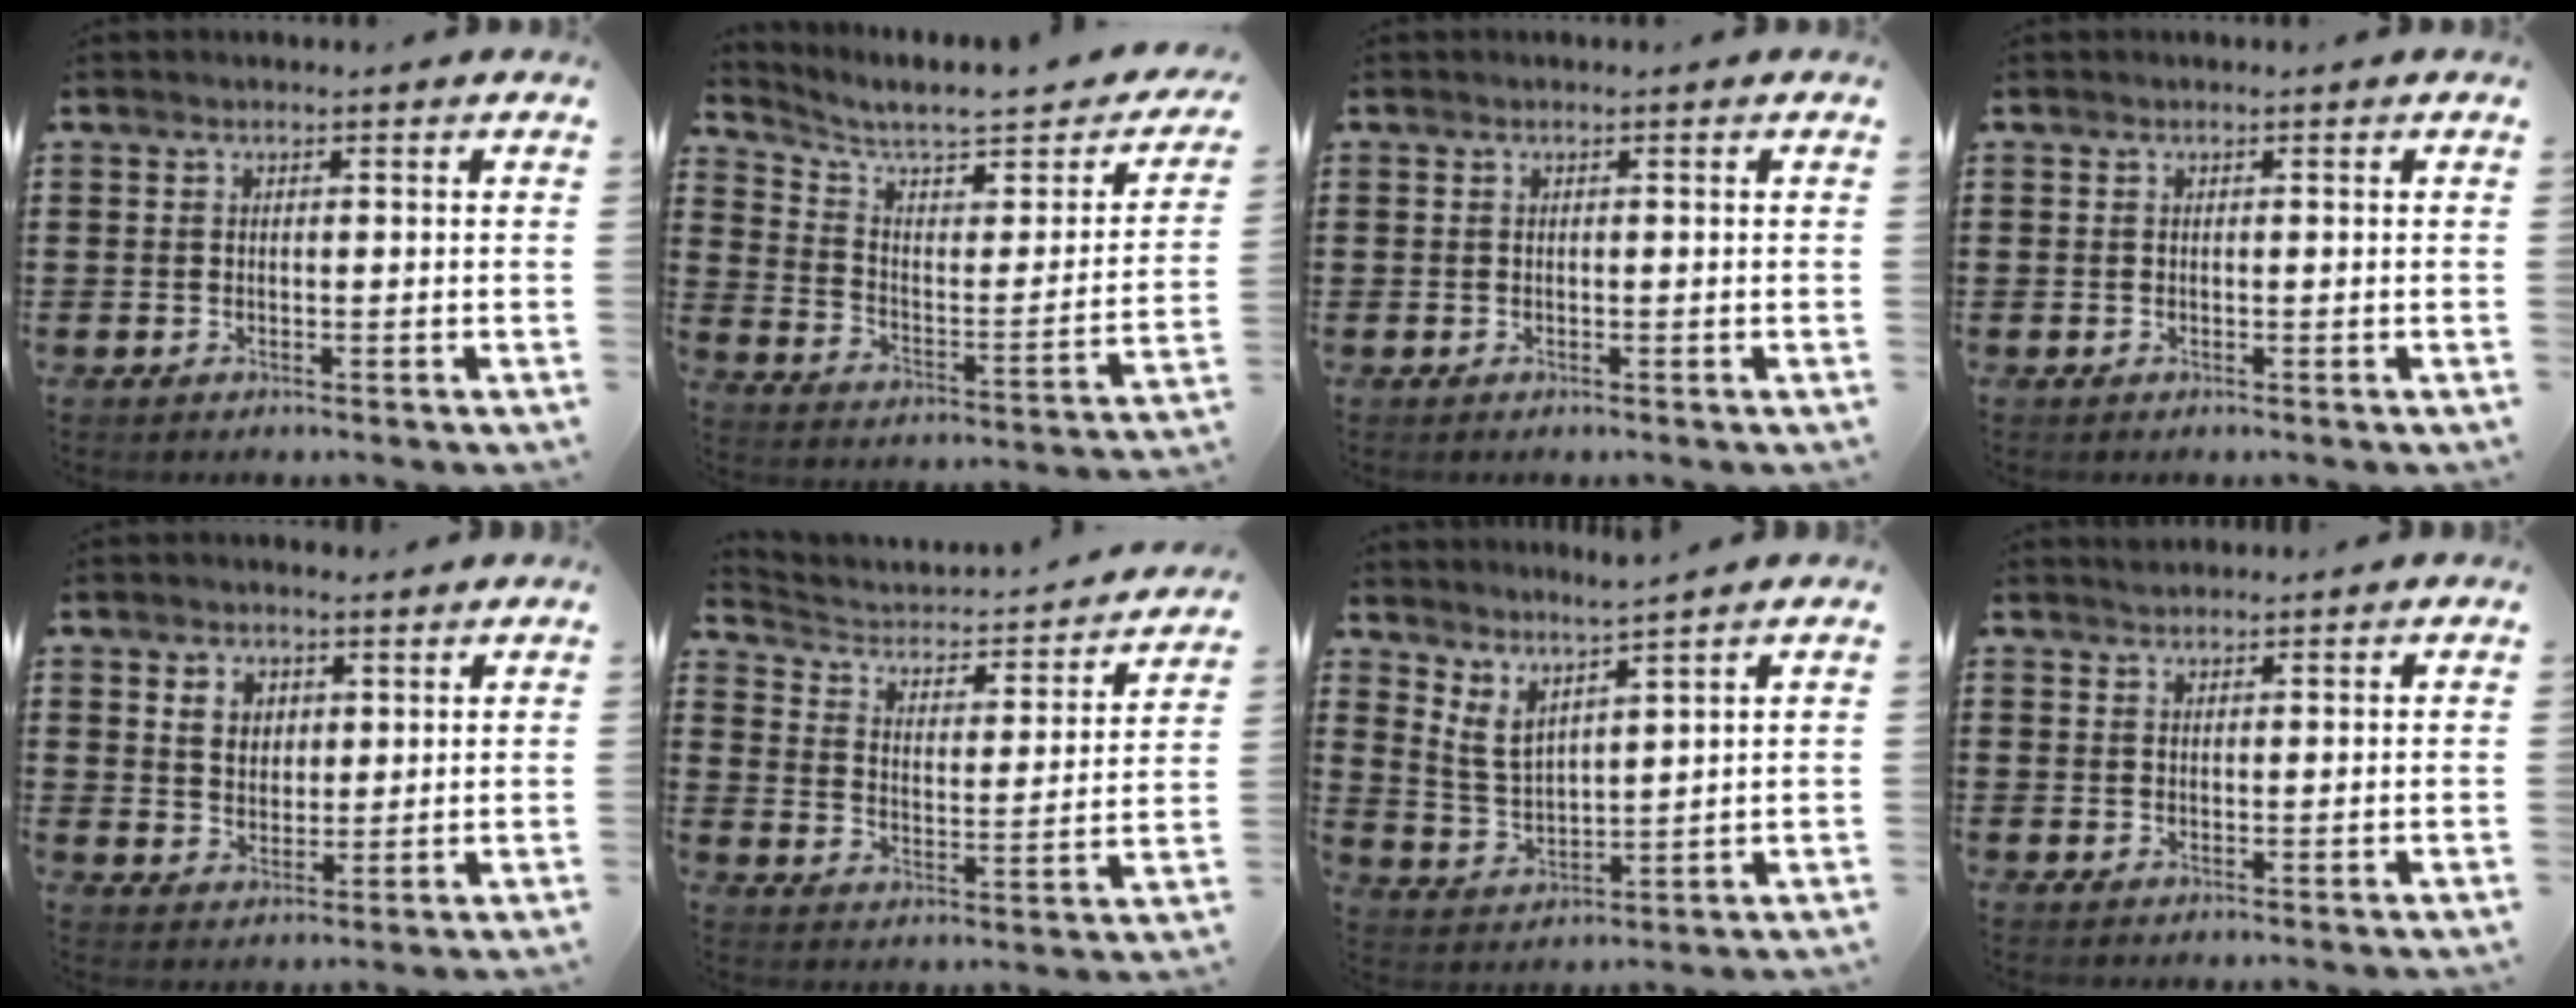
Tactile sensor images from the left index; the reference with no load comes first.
{"total": 6.7, "force": [5.5, 0.9, 3.6], "torque": [-0.097, -0.040, 0.091]}
{"total": 0.0}
{"total": 0.0}
{"total": 4.2, "force": [2.7, 3.1, 1.2], "torque": [-0.029, 0.009, 0.049]}
{"total": 2.7, "force": [1.8, 1.5, 1.2], "torque": [-0.040, -0.019, 0.020]}
{"total": 4.0, "force": [3.5, 0.6, 1.8], "torque": [-0.051, -0.023, 0.059]}
{"total": 1.4, "force": [1.4, 0.3, 0.2], "torque": [-0.006, 0.000, 0.027]}